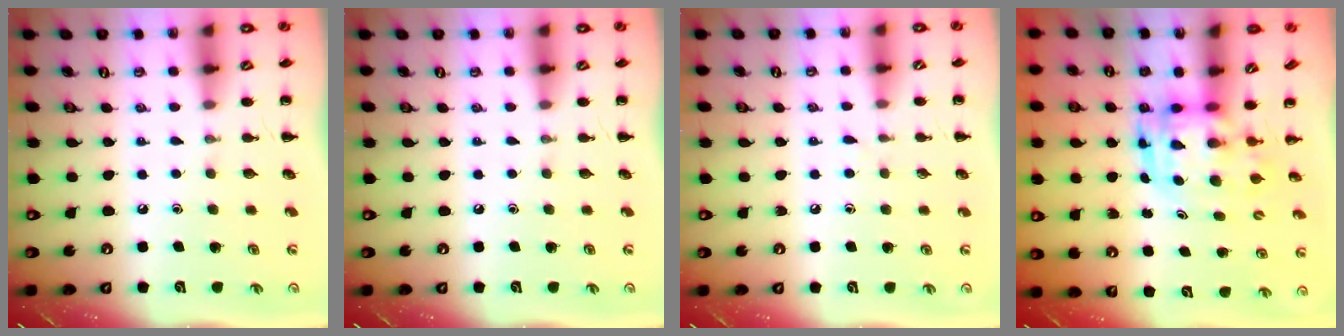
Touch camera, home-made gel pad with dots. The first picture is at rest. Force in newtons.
{"total": 0.0}
{"total": 3.0, "press": 2.6, "slide": 1.5}
{"total": 3.5, "press": 3.4, "slide": 0.7}